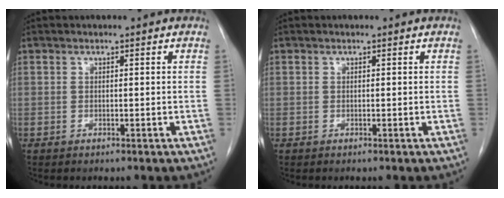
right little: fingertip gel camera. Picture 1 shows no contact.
{"total": 0.0}